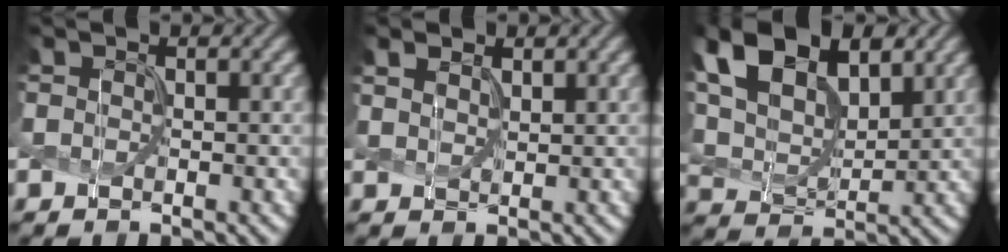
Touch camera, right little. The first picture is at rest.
{"total": 1.8, "force": [1.3, 0.8, 0.9], "torque": [-0.023, 0.000, 0.031]}
{"total": 12.1, "force": [6.6, 6.6, 7.8], "torque": [-0.166, 0.025, 0.099]}